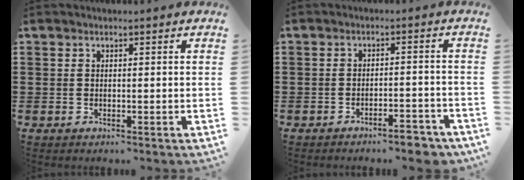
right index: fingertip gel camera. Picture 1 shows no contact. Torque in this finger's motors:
{"motor_torque": [0.63, 0.67, 0.19, 0.00]}